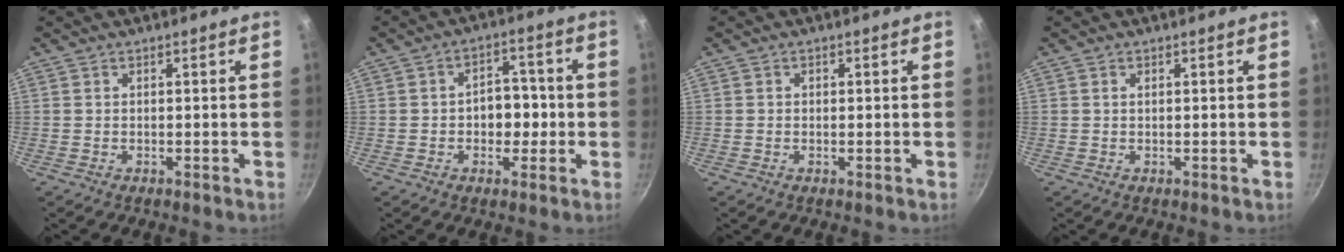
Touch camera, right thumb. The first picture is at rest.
{"total": 6.9, "force": [-0.8, 5.1, 4.6], "torque": [-0.020, 0.016, -0.015]}
{"total": 0.6, "force": [0.1, 0.6, 0.2], "torque": [-0.001, 0.002, 0.001]}
{"total": 0.7, "force": [0.3, 0.4, 0.5], "torque": [-0.009, 0.002, 0.005]}